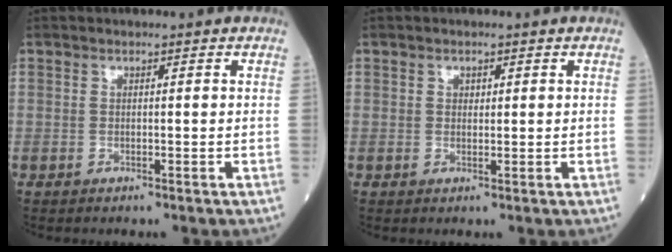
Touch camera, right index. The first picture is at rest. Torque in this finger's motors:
{"motor_torque": [0.00, 0.02, -0.03, -0.01]}